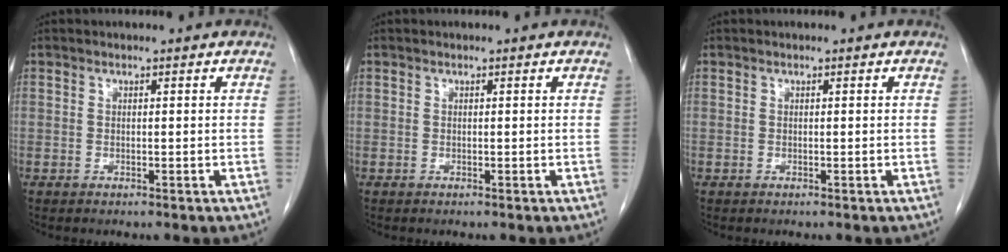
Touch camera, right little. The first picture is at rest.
{"total": 0.0}
{"total": 0.0}